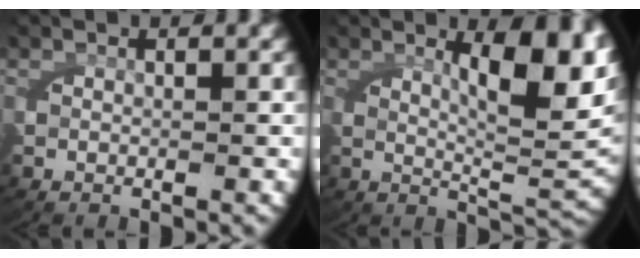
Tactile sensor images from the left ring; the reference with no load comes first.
{"total": 8.4, "force": [3.0, 2.4, 7.5], "torque": [-0.098, 0.001, 0.046]}